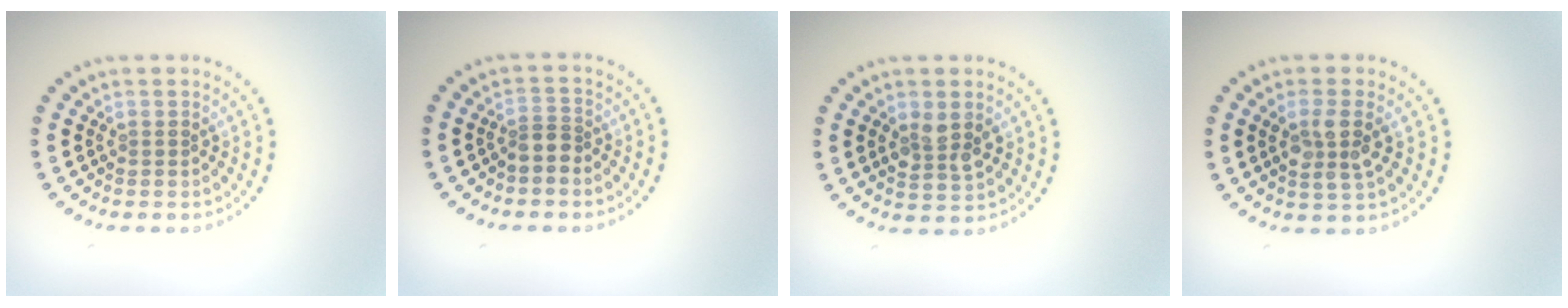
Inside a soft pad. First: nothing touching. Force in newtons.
{"total": 1.9, "press": 1.5, "slide": 1.2}
{"total": 2.8, "press": 2.7, "slide": 0.5}
{"total": 3.0, "press": 2.7, "slide": 1.2}